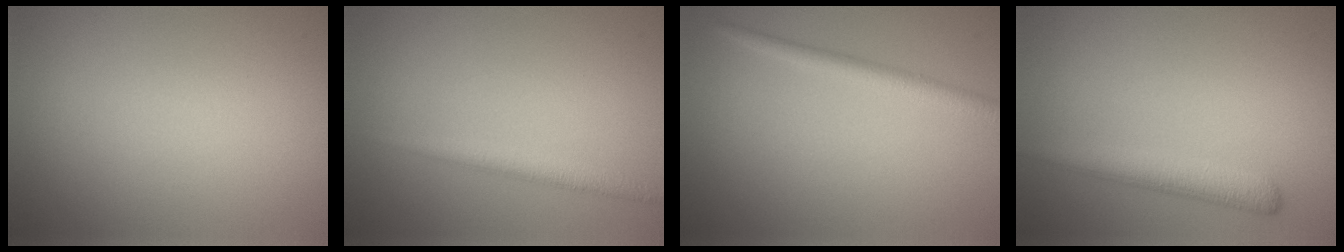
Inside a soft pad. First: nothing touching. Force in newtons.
{"total": 2.1, "press": 2.1, "slide": 0.0}
{"total": 2.1, "press": 2.1, "slide": 0.1}
{"total": 3.2, "press": 3.2, "slide": 0.2}